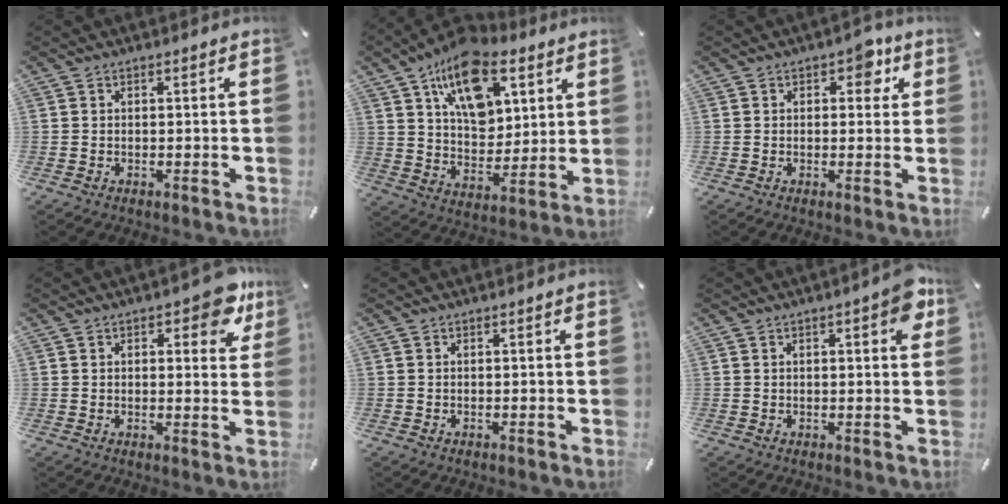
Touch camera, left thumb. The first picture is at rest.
{"total": 17.3, "force": [9.7, 10.8, 9.6], "torque": [-0.152, -0.046, 0.173]}
{"total": 4.8, "force": [2.0, 3.1, 3.1], "torque": [-0.021, -0.006, 0.024]}
{"total": 9.4, "force": [5.1, 4.0, 6.8], "torque": [-0.075, -0.023, 0.082]}
{"total": 0.0}
{"total": 5.9, "force": [2.1, 2.0, 5.2], "torque": [-0.067, -0.002, 0.030]}